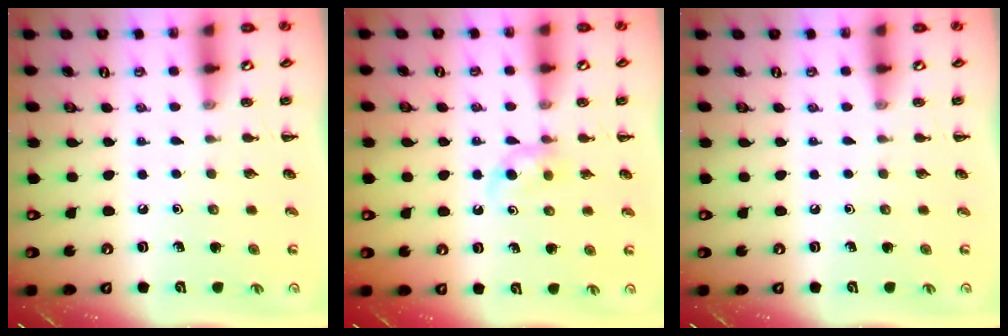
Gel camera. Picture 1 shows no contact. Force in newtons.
{"total": 3.6, "press": 3.3, "slide": 1.3}
{"total": 0.0}